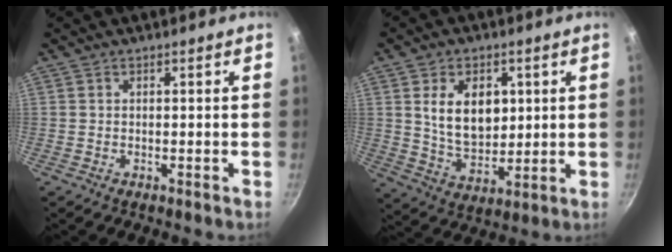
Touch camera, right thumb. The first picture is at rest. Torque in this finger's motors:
{"motor_torque": [-0.80, 1.32, 0.32, 0.39, 0.10]}